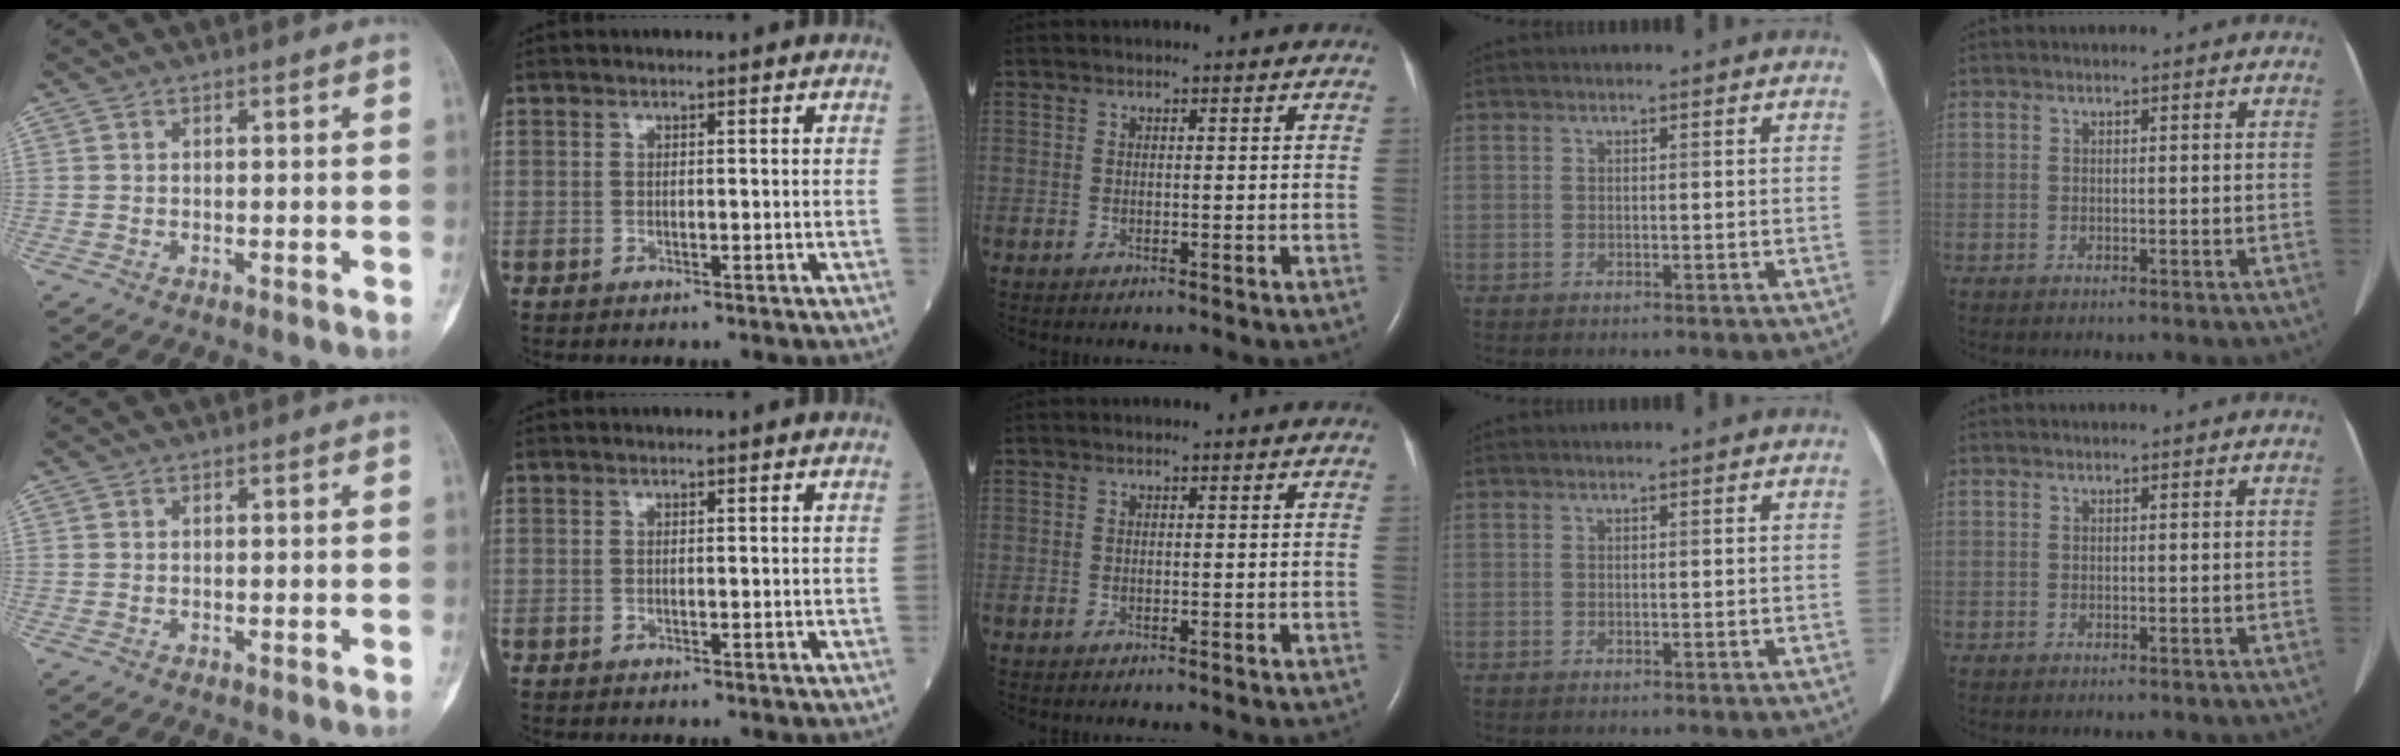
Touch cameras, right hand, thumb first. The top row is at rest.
{}